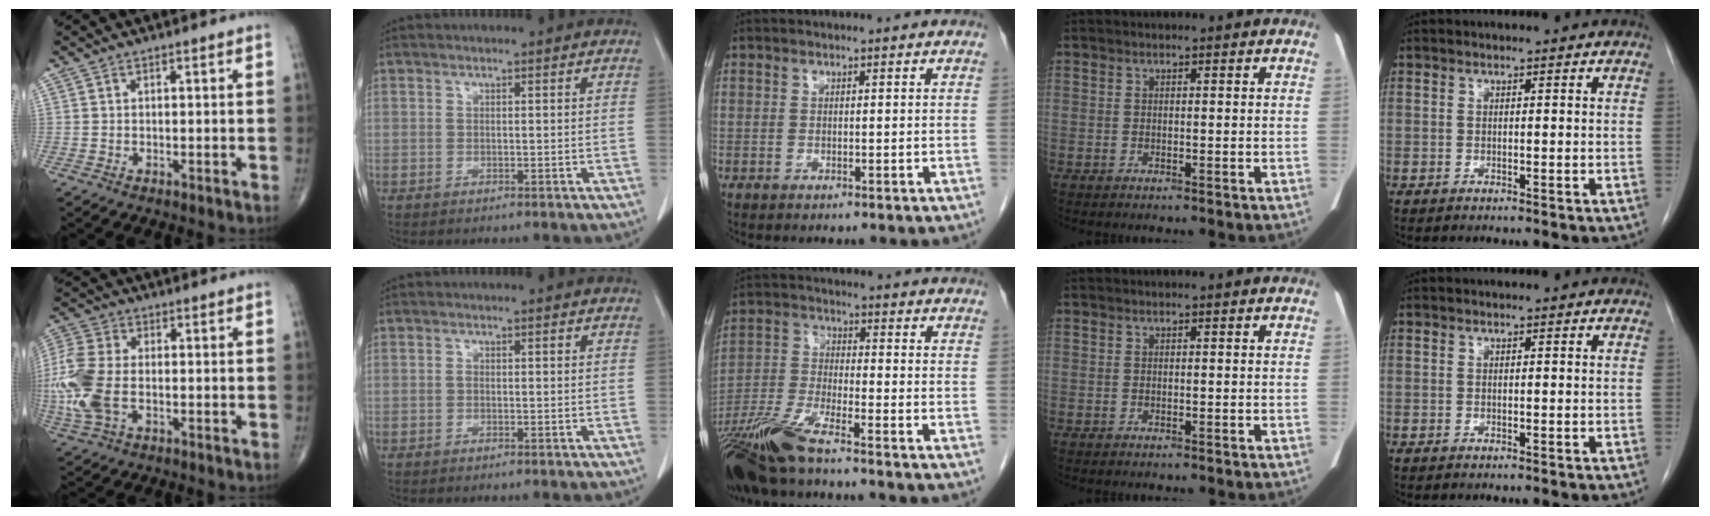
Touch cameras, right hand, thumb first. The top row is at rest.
{"thumb": {"total": 13.7, "force": [-2.2, 7.9, 11.0], "torque": [-0.289, 0.002, -0.042]}, "index": {"total": 0.6, "force": [0.0, 0.3, 0.5], "torque": [-0.008, 0.002, 0.000]}, "middle": {"total": 10.5, "force": [-8.4, 0.5, 6.2], "torque": [-0.131, -0.025, -0.161]}}